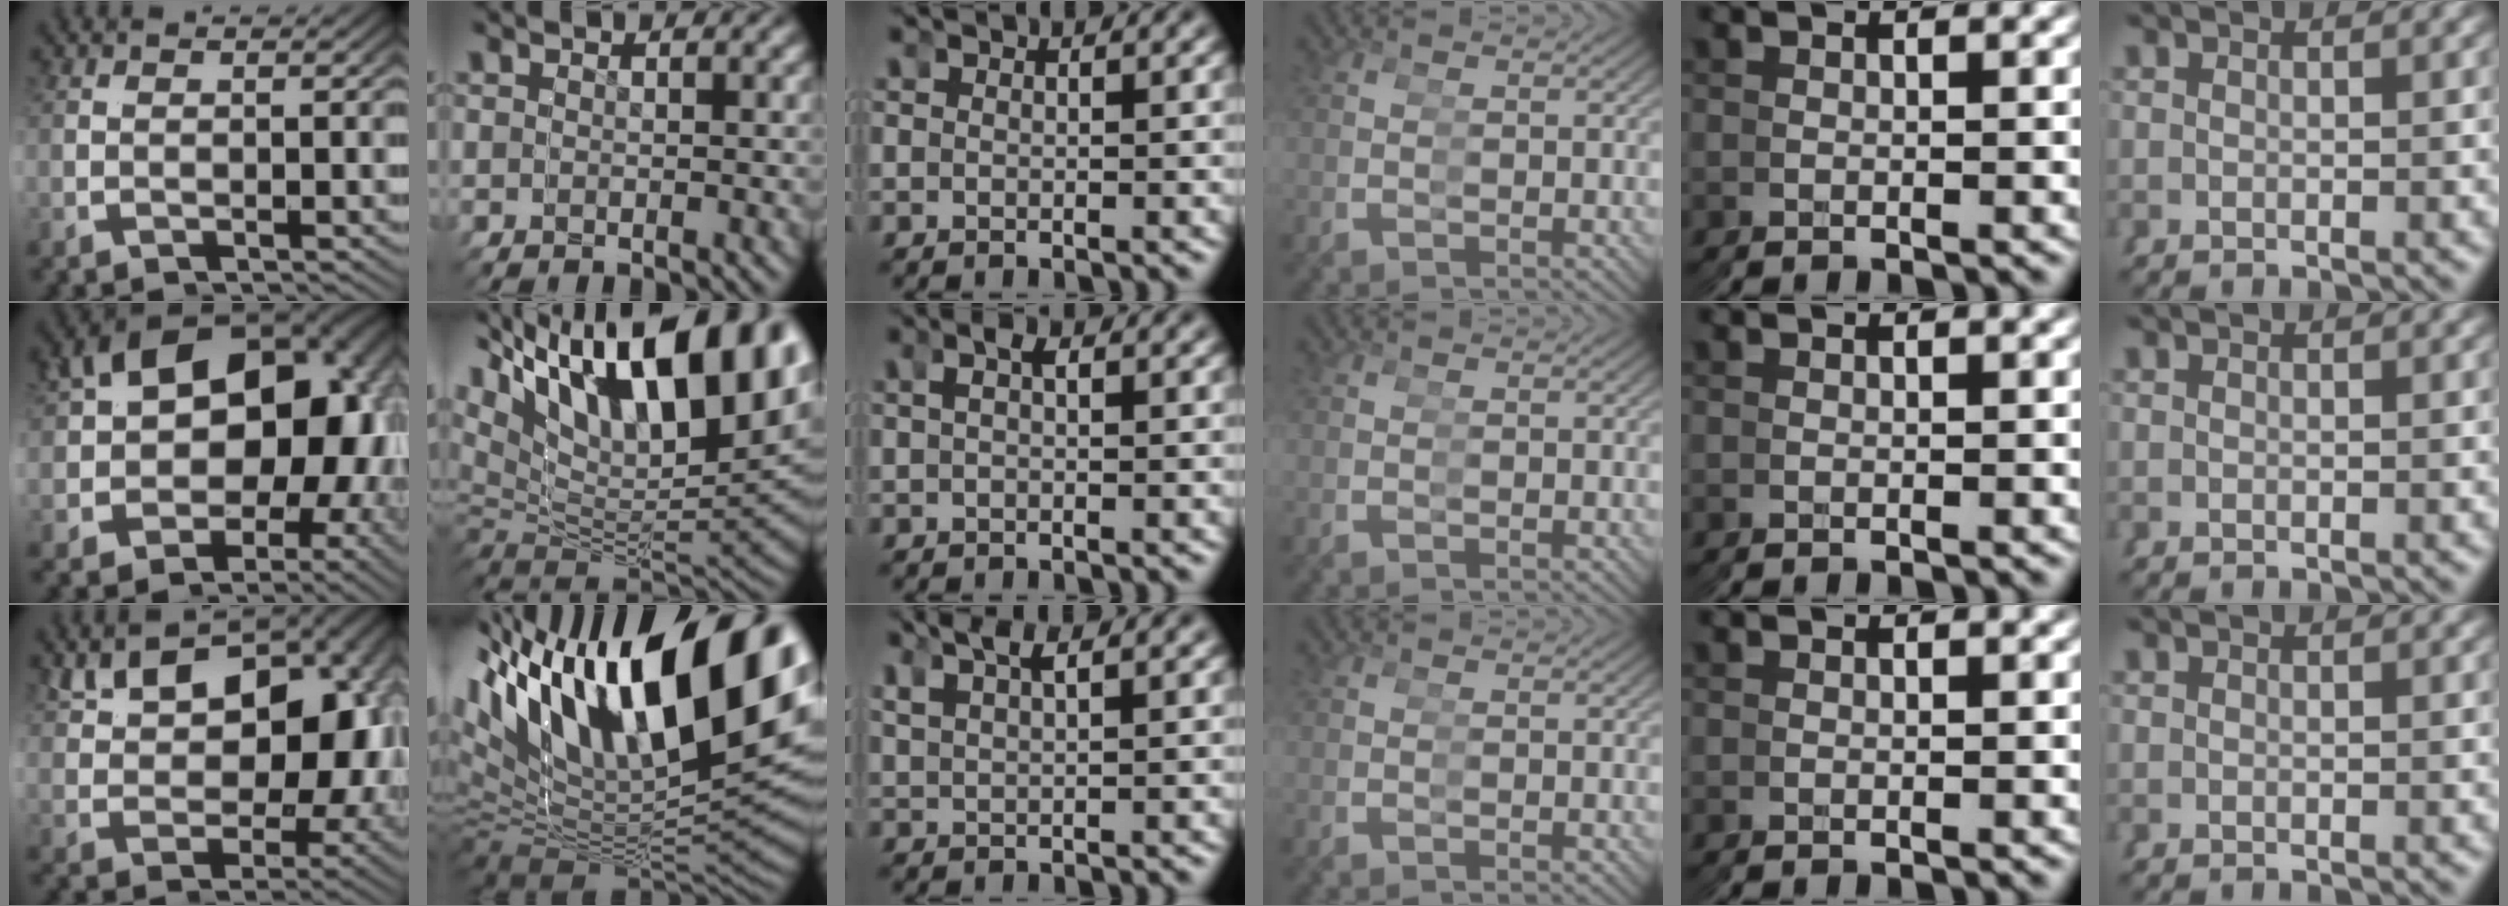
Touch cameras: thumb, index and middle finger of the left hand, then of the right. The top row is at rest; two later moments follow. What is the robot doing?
{"motion": "grasp_and_lifting", "object": "pipette"}